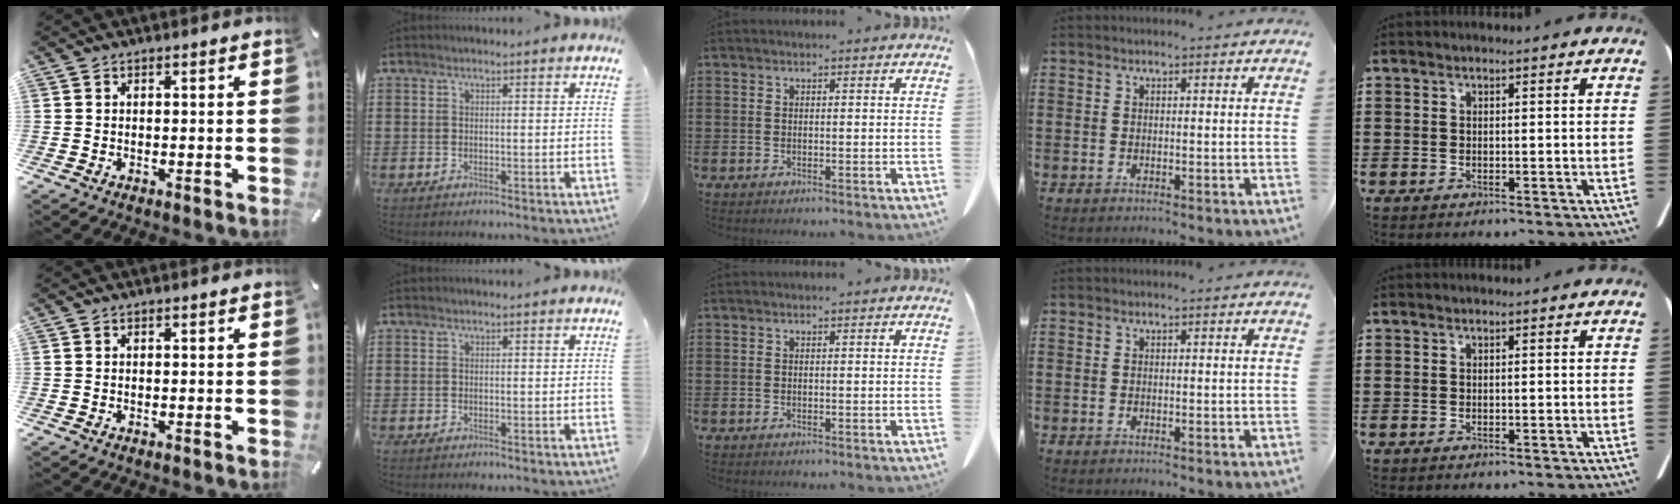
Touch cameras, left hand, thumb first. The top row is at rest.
{}